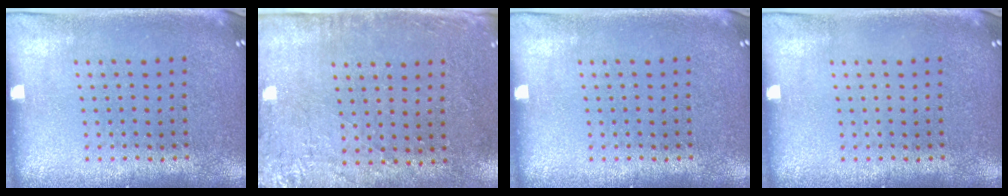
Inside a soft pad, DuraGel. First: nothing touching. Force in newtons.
{"total": 2.9, "press": 2.3, "slide": 1.6}
{"total": 0.0}
{"total": 0.0}